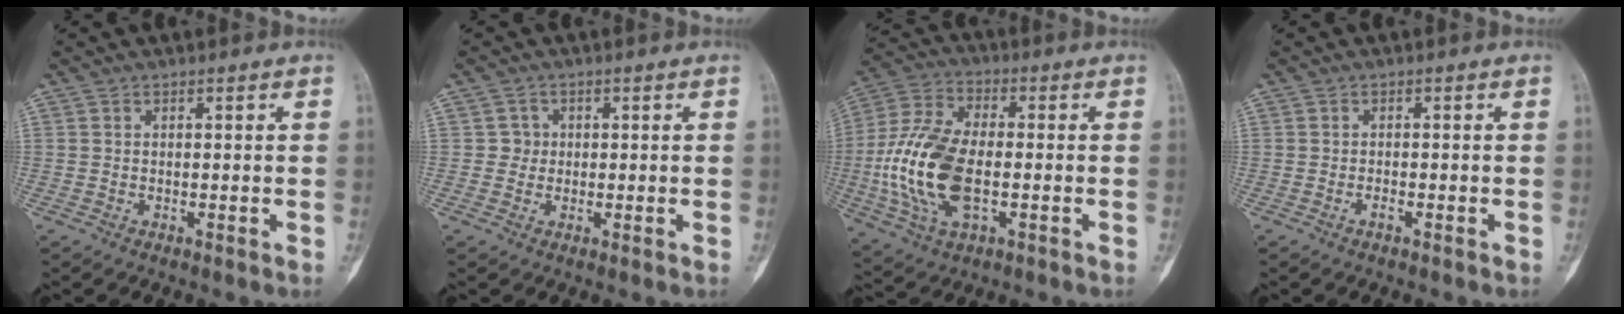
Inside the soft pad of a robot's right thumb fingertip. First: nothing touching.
{"total": 2.1, "force": [0.1, 2.1, 0.2], "torque": [0.011, 0.007, -0.003]}
{"total": 17.6, "force": [-2.5, 9.4, 14.6], "torque": [-0.307, 0.013, -0.045]}
{"total": 0.9, "force": [-0.6, 0.3, 0.6], "torque": [-0.013, 0.004, -0.012]}